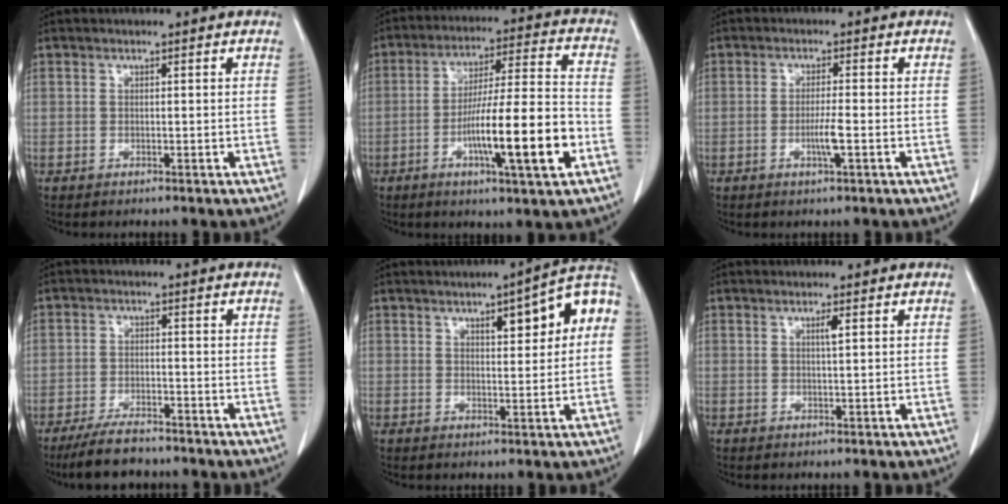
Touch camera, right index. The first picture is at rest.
{"total": 15.6, "force": [-5.0, 0.9, 14.7], "torque": [-0.247, 0.002, -0.079]}
{"total": 3.1, "force": [-0.9, -0.1, 3.0], "torque": [-0.057, -0.003, -0.016]}
{"total": 6.3, "force": [-5.4, 1.7, 2.8], "torque": [-0.053, -0.011, -0.095]}
{"total": 9.6, "force": [2.8, 2.2, 8.9], "torque": [-0.120, 0.029, 0.034]}
{"total": 1.2, "force": [0.5, -0.1, 1.1], "torque": [-0.020, -0.001, 0.008]}